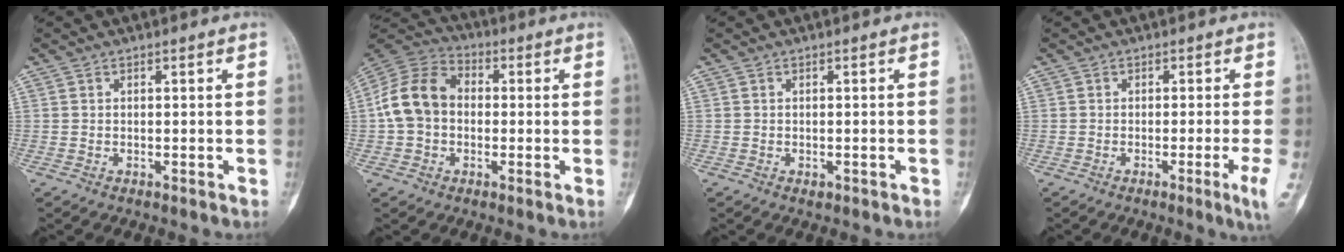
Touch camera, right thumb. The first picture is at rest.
{"total": 12.7, "force": [-0.2, 9.8, 8.0], "torque": [-0.139, 0.035, -0.016]}
{"total": 0.8, "force": [-0.4, 0.6, 0.4], "torque": [-0.004, 0.004, -0.001]}
{"total": 4.1, "force": [-1.4, -0.5, 3.8], "torque": [-0.053, -0.011, -0.025]}